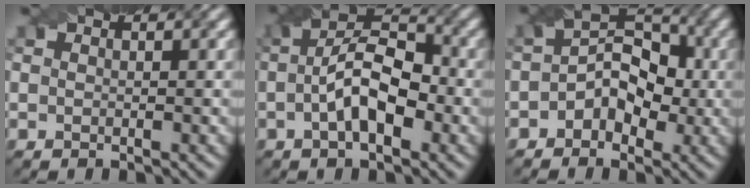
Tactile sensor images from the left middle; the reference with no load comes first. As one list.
[{"total": 6.7, "force": [-1.1, 3.2, 5.9], "torque": [-0.103, 0.011, -0.024]}, {"total": 5.0, "force": [-0.9, 3.6, 3.4], "torque": [-0.031, 0.012, -0.023]}]